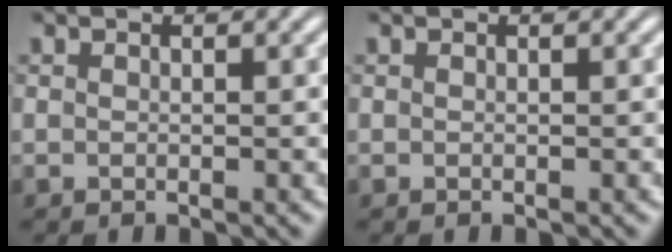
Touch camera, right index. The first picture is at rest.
{"total": 0.0}